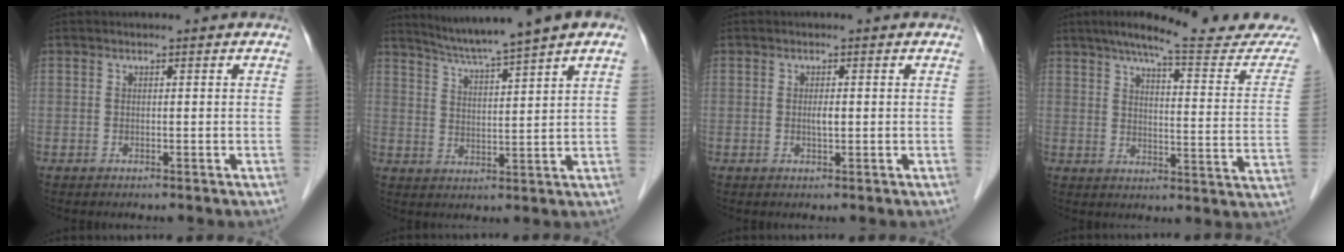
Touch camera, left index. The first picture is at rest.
{"total": 9.6, "force": [7.8, -1.2, 5.5], "torque": [-0.092, 0.017, 0.122]}
{"total": 1.3, "force": [0.0, 0.3, 1.3], "torque": [-0.023, 0.000, 0.000]}
{"total": 19.7, "force": [17.7, 0.6, 8.6], "torque": [-0.113, -0.049, 0.220]}